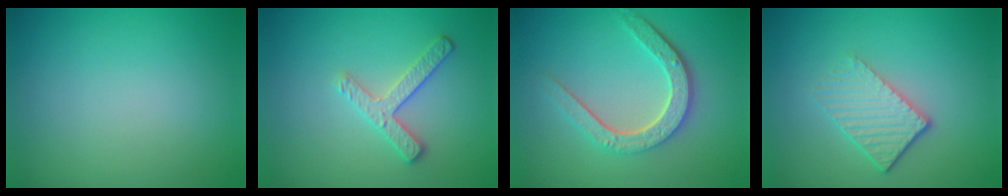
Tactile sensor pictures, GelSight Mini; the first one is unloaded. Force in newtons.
{"total": 2.5, "press": 2.4, "slide": 0.8}
{"total": 4.7, "press": 3.5, "slide": 3.1}
{"total": 3.4, "press": 2.6, "slide": 2.1}